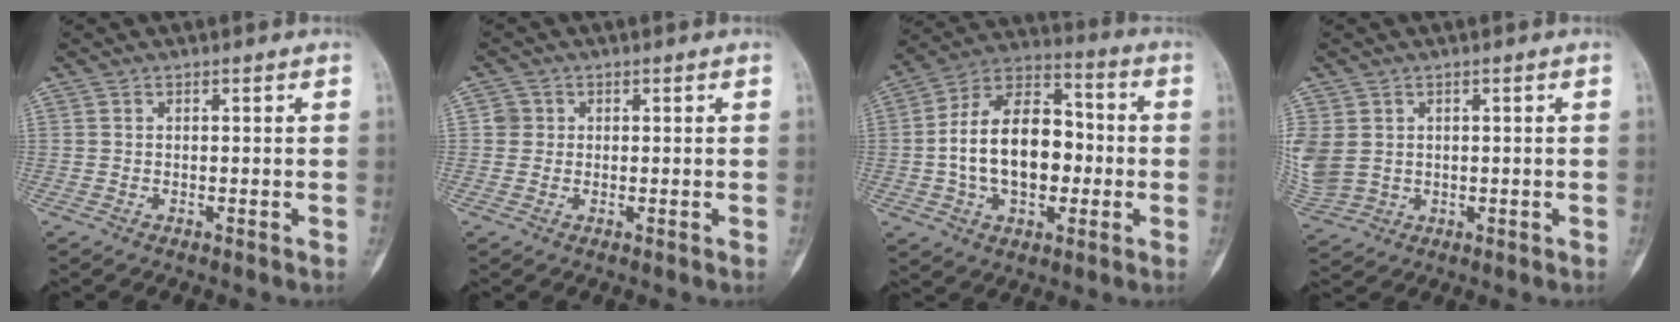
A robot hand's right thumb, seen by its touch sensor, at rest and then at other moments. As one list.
[{"total": 2.1, "force": [0.3, 2.0, 0.4], "torque": [0.011, 0.007, 0.001]}, {"total": 19.0, "force": [-1.4, 12.0, 14.7], "torque": [-0.224, 0.037, -0.025]}, {"total": 10.2, "force": [1.0, 8.5, 5.4], "torque": [-0.152, 0.005, 0.043]}]